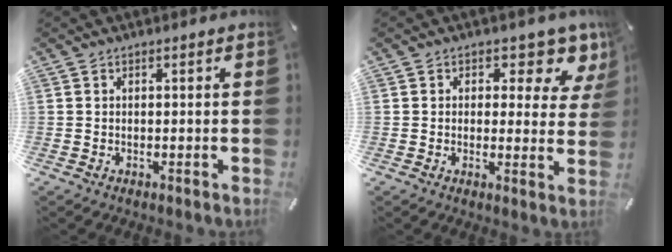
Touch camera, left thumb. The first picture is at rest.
{"total": 7.2, "force": [4.5, 4.2, 3.7], "torque": [-0.035, -0.034, 0.073]}